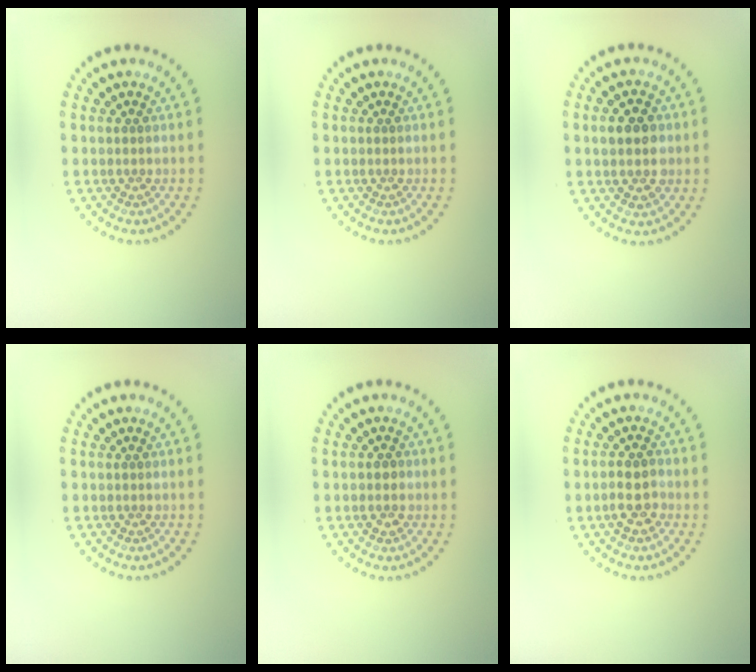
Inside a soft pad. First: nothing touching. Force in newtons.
{"total": 0.0}
{"total": 3.8, "press": 3.8, "slide": 0.3}
{"total": 0.0}
{"total": 1.4, "press": 1.4, "slide": 0.5}
{"total": 2.4, "press": 2.3, "slide": 0.7}